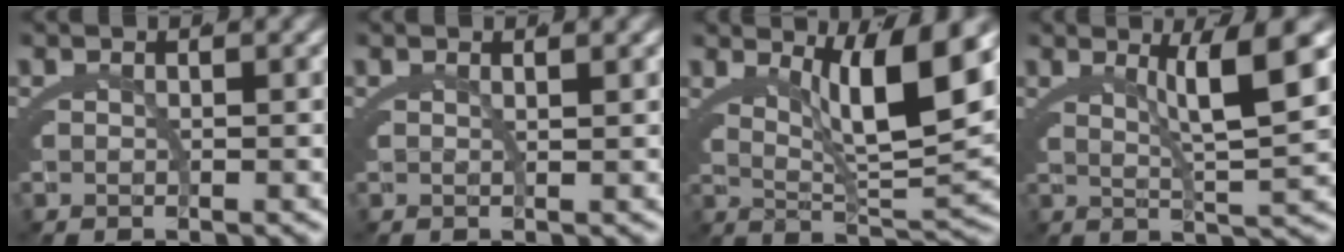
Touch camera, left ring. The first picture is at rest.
{"total": 0.8, "force": [0.6, 0.2, 0.4], "torque": [-0.012, -0.004, 0.015]}
{"total": 7.5, "force": [2.9, 1.4, 6.8], "torque": [-0.100, -0.001, 0.050]}
{"total": 5.0, "force": [2.0, 0.2, 4.6], "torque": [-0.067, -0.001, 0.039]}